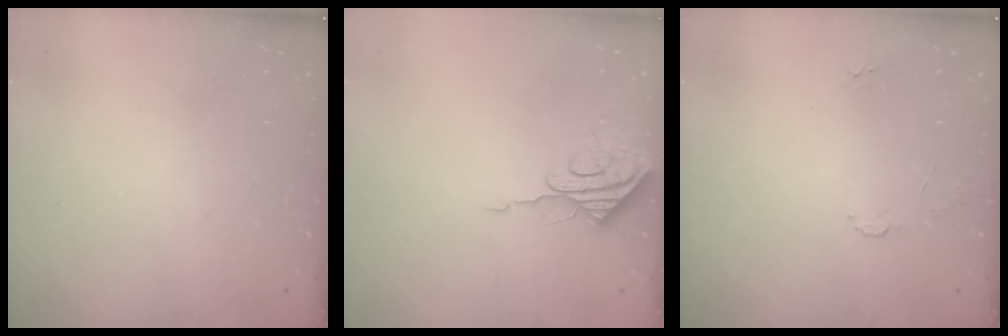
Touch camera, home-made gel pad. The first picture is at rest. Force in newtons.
{"total": 7.9, "press": 7.9, "slide": 0.6}
{"total": 6.0, "press": 5.9, "slide": 0.7}